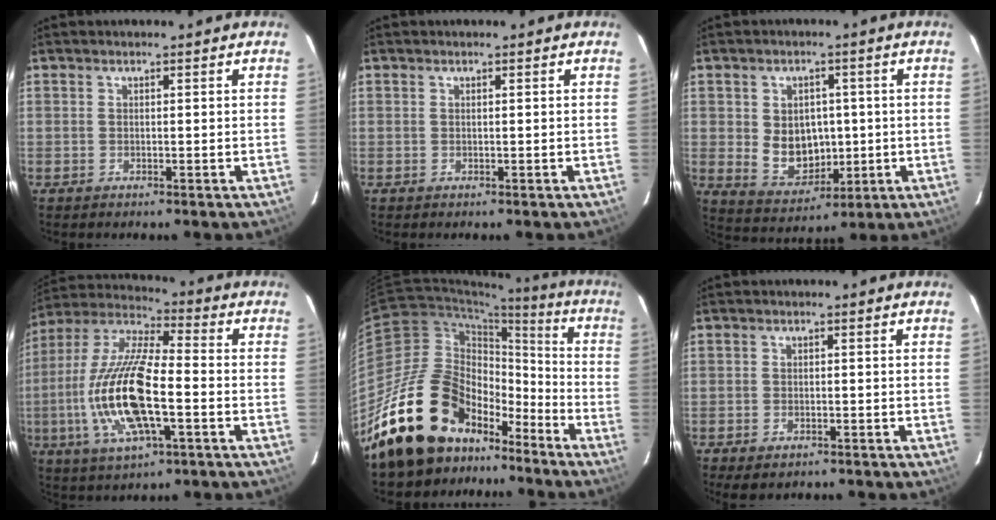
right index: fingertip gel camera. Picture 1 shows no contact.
{"total": 0.0}
{"total": 9.2, "force": [-0.2, 7.4, 5.4], "torque": [-0.112, 0.000, 0.020]}
{"total": 19.5, "force": [-4.4, 6.2, 17.9], "torque": [-0.366, -0.009, -0.089]}
{"total": 23.3, "force": [-16.0, 13.3, 10.6], "torque": [-0.210, 0.025, -0.252]}
{"total": 3.1, "force": [-2.0, 1.8, 1.6], "torque": [-0.035, -0.009, -0.032]}